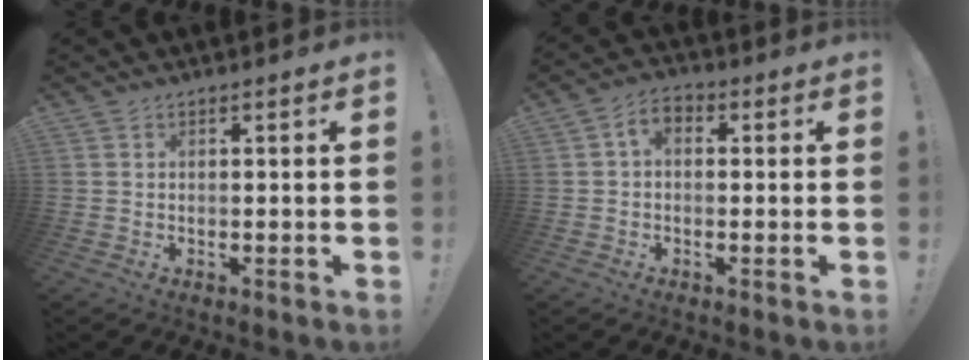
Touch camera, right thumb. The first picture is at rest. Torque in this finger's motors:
{"motor_torque": [0.90, 0.87, 0.52, -0.06, -0.01]}